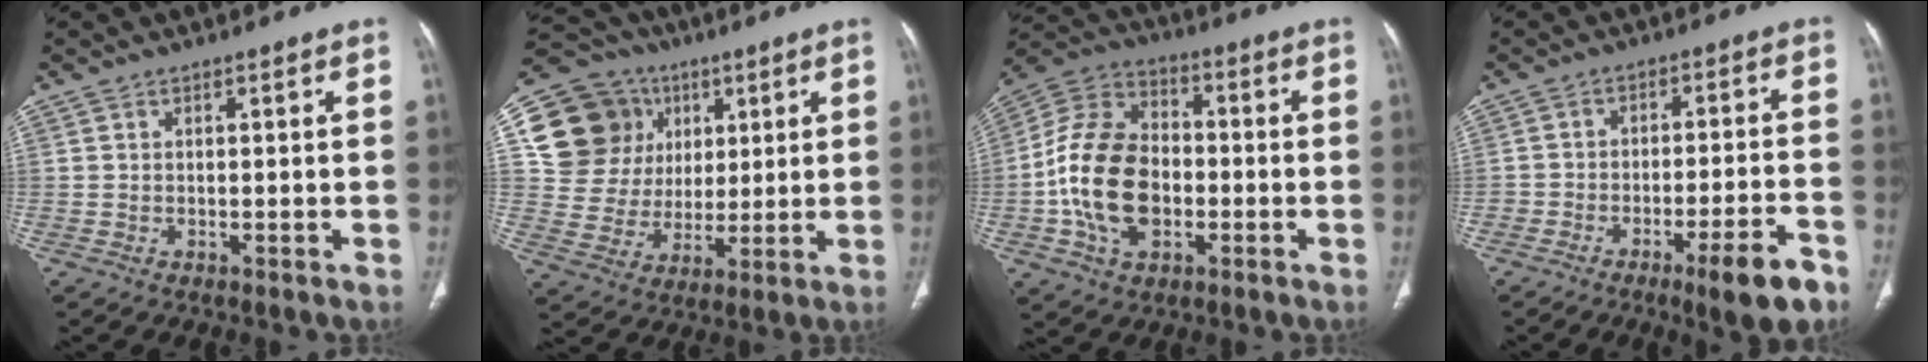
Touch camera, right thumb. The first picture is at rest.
{"total": 18.3, "force": [5.8, 16.1, 6.5], "torque": [-0.090, 0.023, 0.118]}
{"total": 17.3, "force": [-3.1, 11.8, 12.3], "torque": [-0.215, 0.027, -0.057]}
{"total": 10.0, "force": [-6.2, 2.1, 7.7], "torque": [-0.100, 0.035, -0.087]}